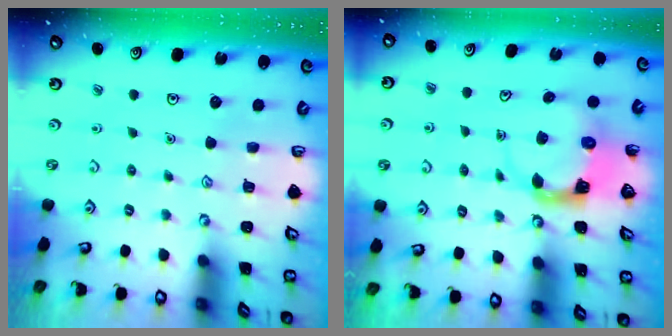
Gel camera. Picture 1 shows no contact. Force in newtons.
{"total": 4.0, "press": 3.9, "slide": 0.6}